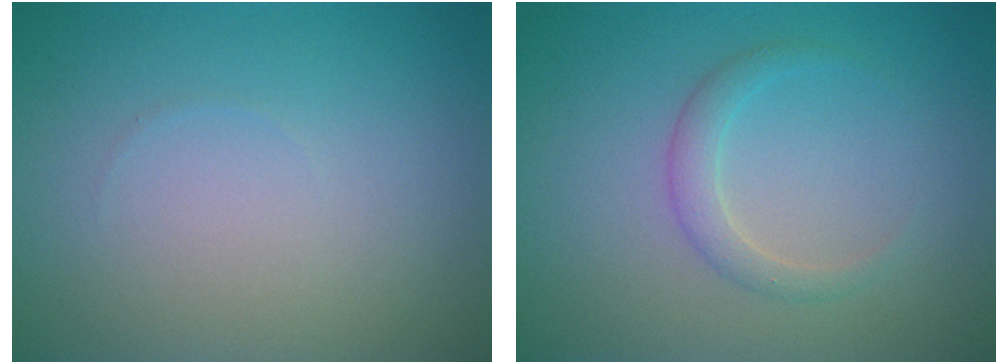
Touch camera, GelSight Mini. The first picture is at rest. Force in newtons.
{"total": 1.7, "press": 1.7, "slide": 0.1}